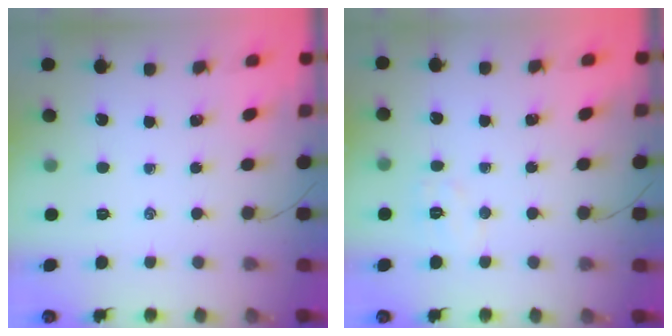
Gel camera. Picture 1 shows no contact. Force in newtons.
{"total": 5.7, "press": 5.6, "slide": 1.0}